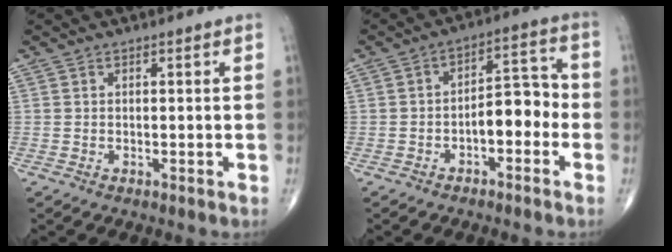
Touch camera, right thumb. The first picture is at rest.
{"total": 7.8, "force": [-2.3, 4.0, 6.2], "torque": [-0.069, 0.039, -0.042]}